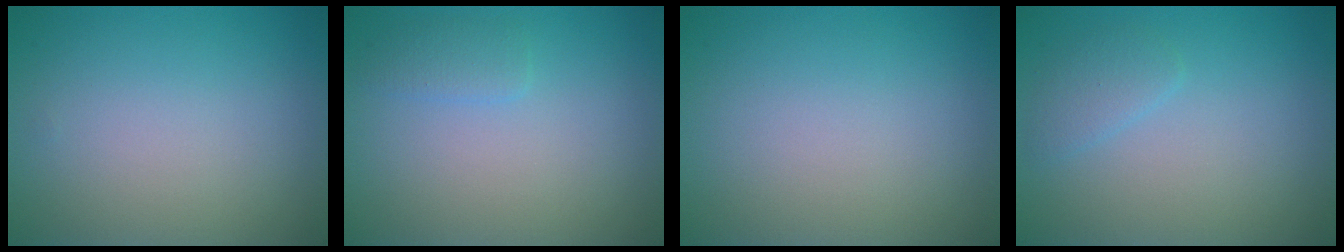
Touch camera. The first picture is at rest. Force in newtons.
{"total": 1.3, "press": 1.3, "slide": 0.1}
{"total": 0.0}
{"total": 1.4, "press": 1.4, "slide": 0.1}